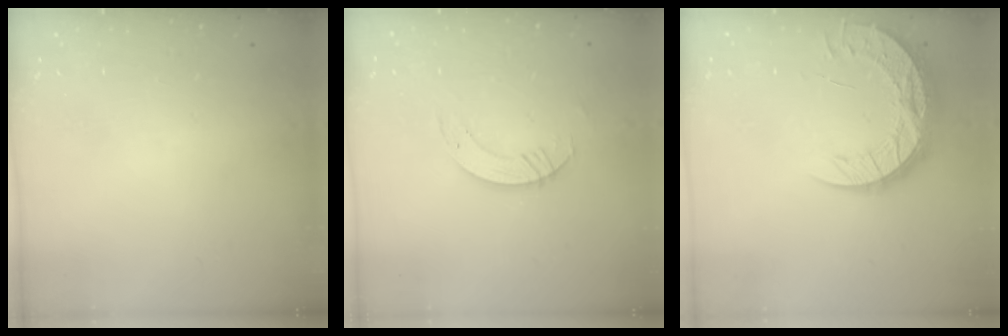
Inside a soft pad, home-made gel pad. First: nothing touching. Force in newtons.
{"total": 3.9, "press": 3.9, "slide": 0.4}
{"total": 13.4, "press": 13.4, "slide": 1.0}